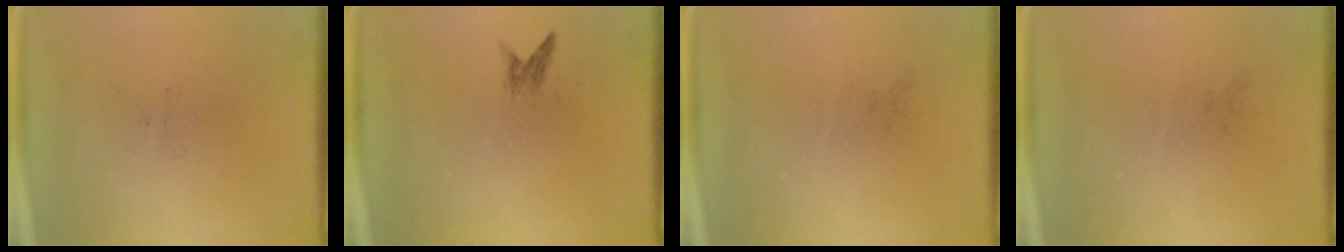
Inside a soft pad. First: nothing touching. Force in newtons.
{"total": 0.9}
{"total": 0.0}
{"total": 0.0}